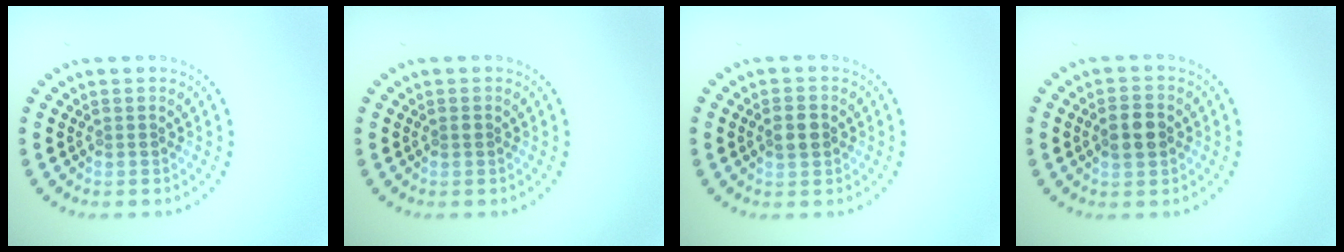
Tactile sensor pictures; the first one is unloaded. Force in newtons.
{"total": 0.5, "press": 0.5, "slide": 0.1}
{"total": 2.0, "press": 2.0, "slide": 0.2}
{"total": 2.8, "press": 2.8, "slide": 0.2}